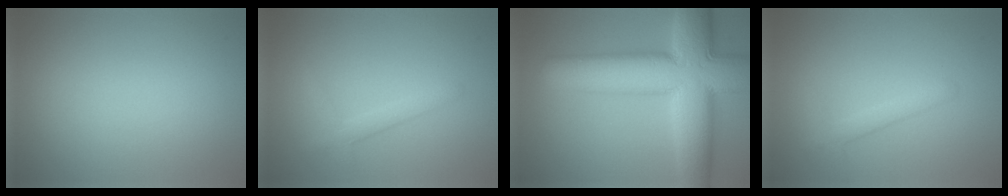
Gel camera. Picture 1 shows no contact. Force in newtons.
{"total": 1.7, "press": 1.7, "slide": 0.1}
{"total": 12.9, "press": 12.9, "slide": 0.4}
{"total": 1.6, "press": 1.6, "slide": 0.1}